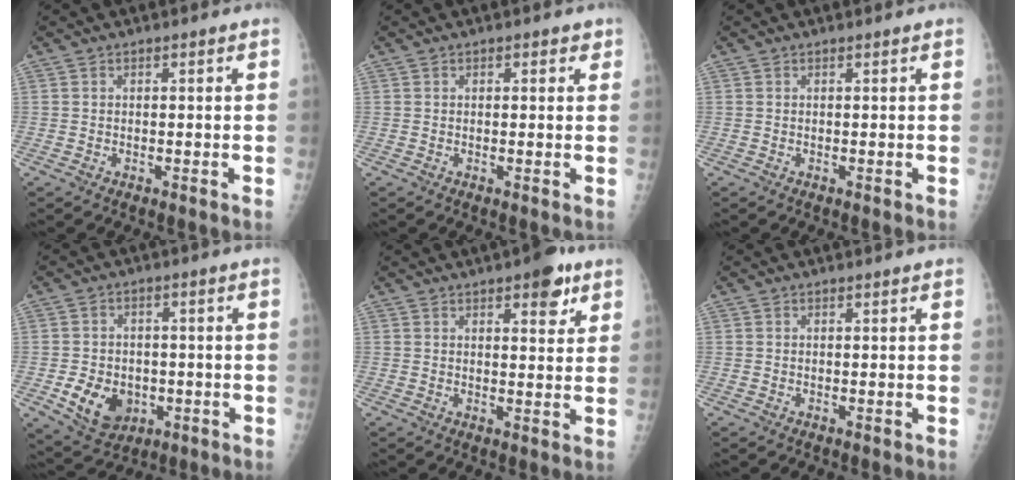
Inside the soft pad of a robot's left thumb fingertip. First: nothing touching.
{"total": 1.8, "force": [0.8, 1.2, 1.0], "torque": [0.003, 0.000, 0.006]}
{"total": 0.0}
{"total": 9.6, "force": [-2.7, 7.4, 5.5], "torque": [-0.067, 0.008, -0.032]}
{"total": 6.5, "force": [3.7, 2.6, 4.7], "torque": [-0.039, -0.014, 0.042]}
{"total": 0.0}